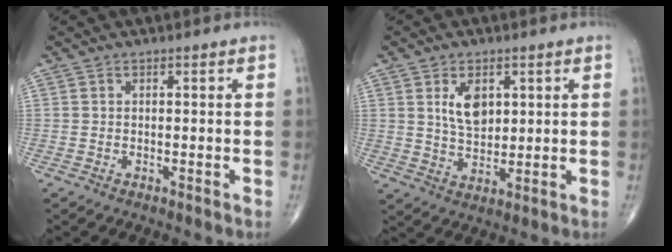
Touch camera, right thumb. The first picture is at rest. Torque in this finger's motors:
{"motor_torque": [-0.55, 0.71, 0.42, 0.47, 0.09]}